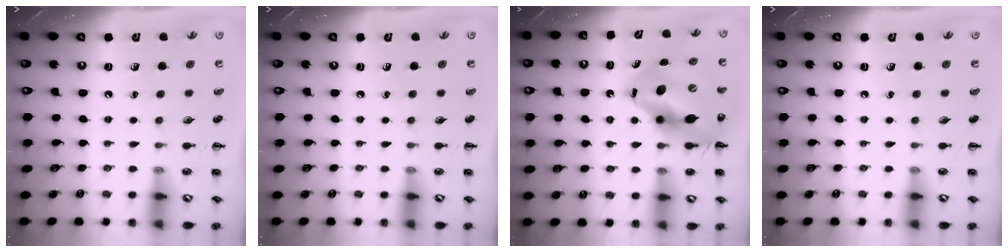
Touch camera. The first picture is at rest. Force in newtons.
{"total": 0.0}
{"total": 14.1, "press": 13.6, "slide": 3.8}
{"total": 0.0}